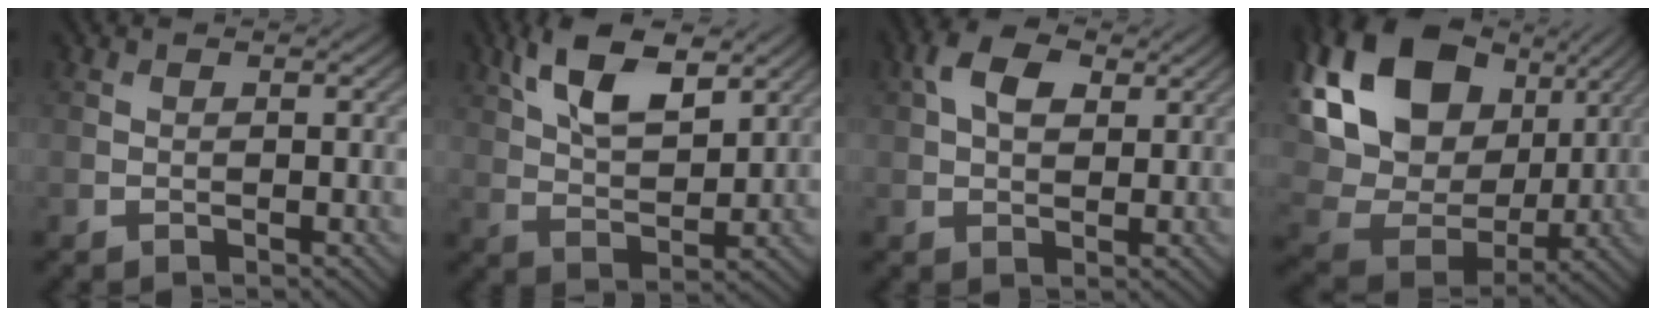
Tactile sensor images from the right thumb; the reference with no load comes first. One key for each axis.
{"total": 10.1, "fx": 5.4, "fy": 4.3, "fz": 7.3, "tx": -0.154, "ty": 0.005, "tz": 0.104}
{"total": 5.9, "fx": 2.2, "fy": 3.5, "fz": 4.1, "tx": -0.086, "ty": 0.007, "tz": 0.033}
{"total": 21.4, "fx": 7.7, "fy": 15.7, "fz": 12.2, "tx": -0.318, "ty": 0.040, "tz": 0.178}